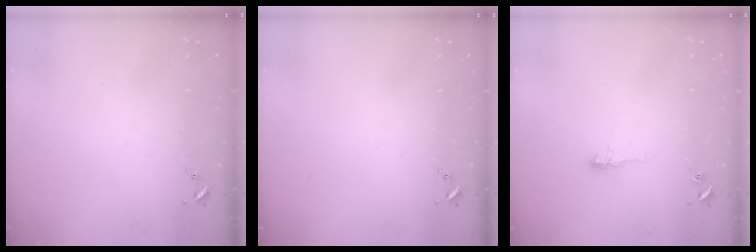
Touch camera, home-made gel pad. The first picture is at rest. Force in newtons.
{"total": 0.0}
{"total": 5.7, "press": 5.6, "slide": 0.6}